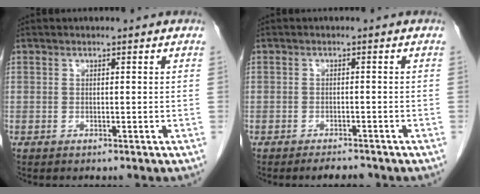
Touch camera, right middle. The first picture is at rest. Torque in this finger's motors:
{"motor_torque": [0.11, 0.18, -0.06, -0.03]}